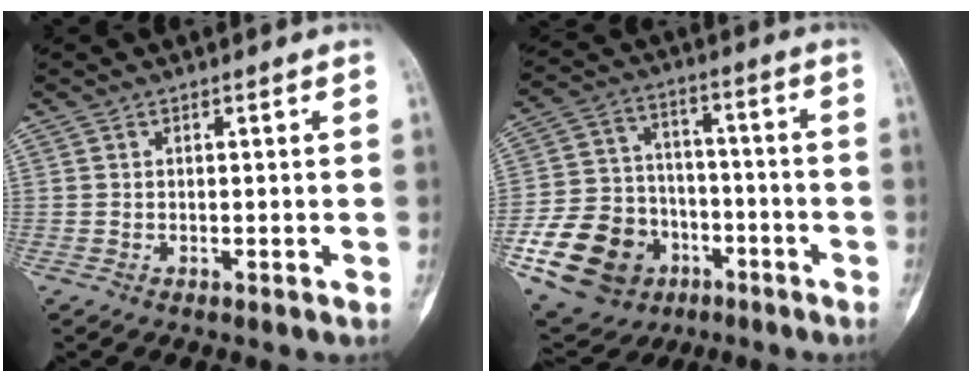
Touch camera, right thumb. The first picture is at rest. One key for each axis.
{"total": 20.6, "fx": -8.4, "fy": 16.2, "fz": 9.5, "tx": -0.174, "ty": 0.067, "tz": -0.131}